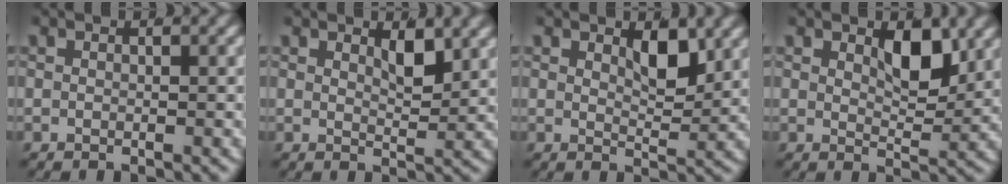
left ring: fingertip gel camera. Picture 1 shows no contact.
{"total": 2.1, "force": [1.7, 0.3, 1.3], "torque": [-0.017, -0.020, 0.036]}
{"total": 2.7, "force": [1.9, 0.8, 1.8], "torque": [-0.026, -0.022, 0.042]}
{"total": 3.3, "force": [2.0, 1.3, 2.3], "torque": [-0.035, -0.023, 0.045]}